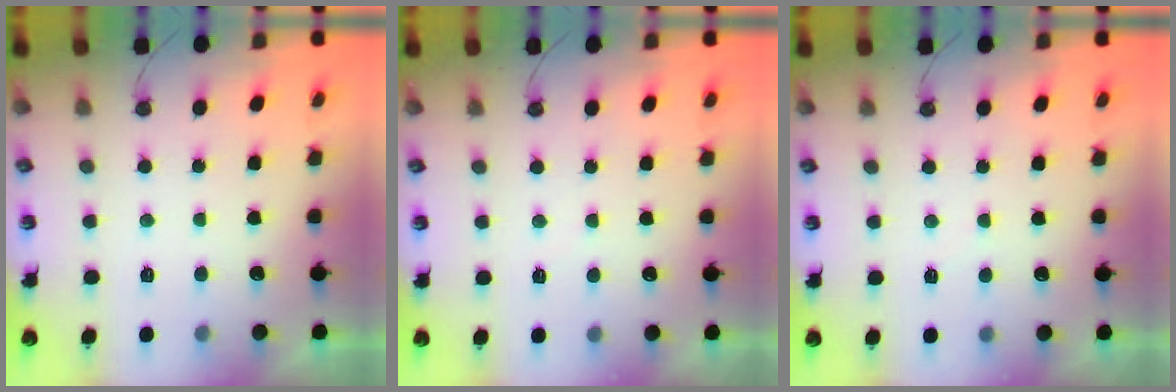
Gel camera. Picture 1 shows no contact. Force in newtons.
{"total": 2.7, "press": 2.7, "slide": 0.5}
{"total": 3.9, "press": 3.9, "slide": 0.6}